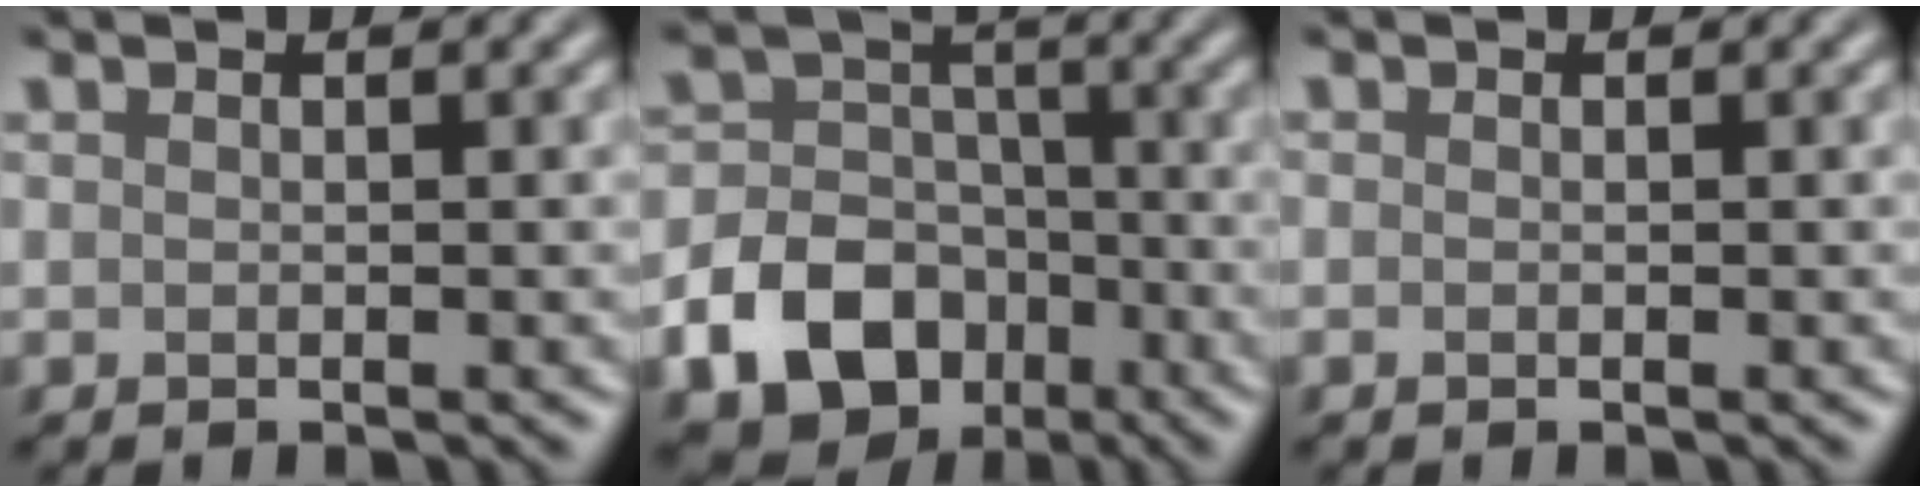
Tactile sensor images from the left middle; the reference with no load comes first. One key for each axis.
{"total": 12.2, "fx": -6.0, "fy": 9.5, "fz": 4.6, "tx": -0.076, "ty": -0.036, "tz": -0.121}
{"total": 0.0}